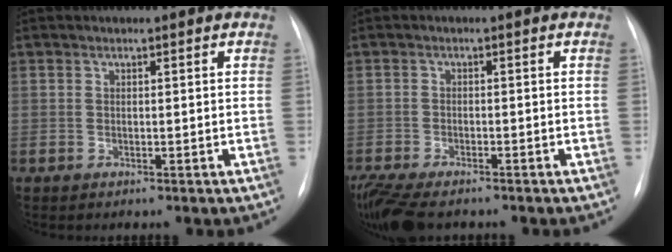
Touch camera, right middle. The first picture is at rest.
{"total": 9.9, "force": [-7.8, 3.1, 5.2], "torque": [-0.106, -0.016, -0.127]}